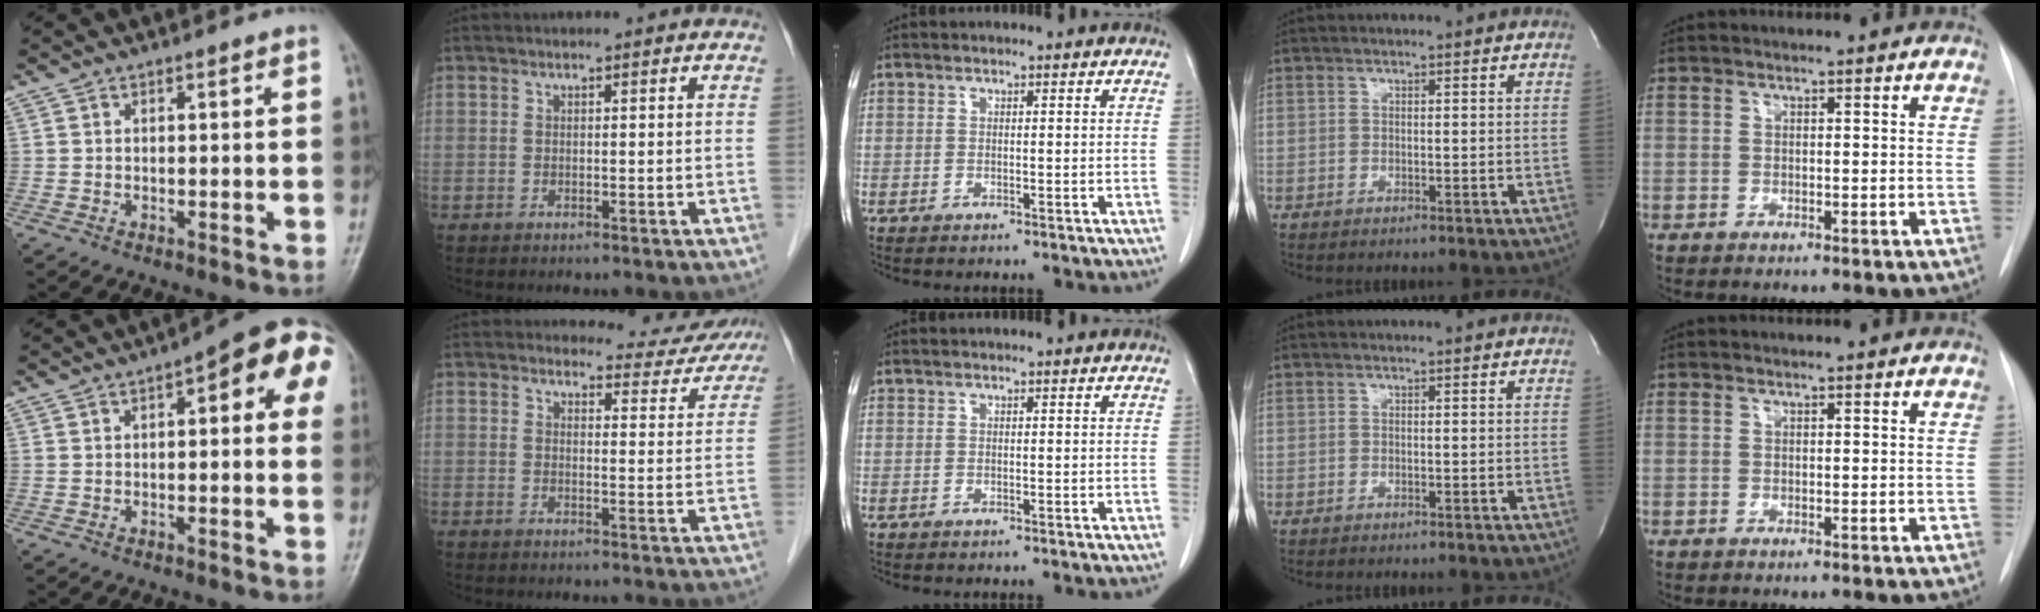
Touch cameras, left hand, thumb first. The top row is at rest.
{"thumb": {"total": 11.9, "force": [3.6, 4.3, 10.5], "torque": [-0.099, 0.019, 0.029]}, "index": {"total": 7.4, "force": [7.2, 1.7, -0.2], "torque": [0.012, -0.015, 0.072]}}